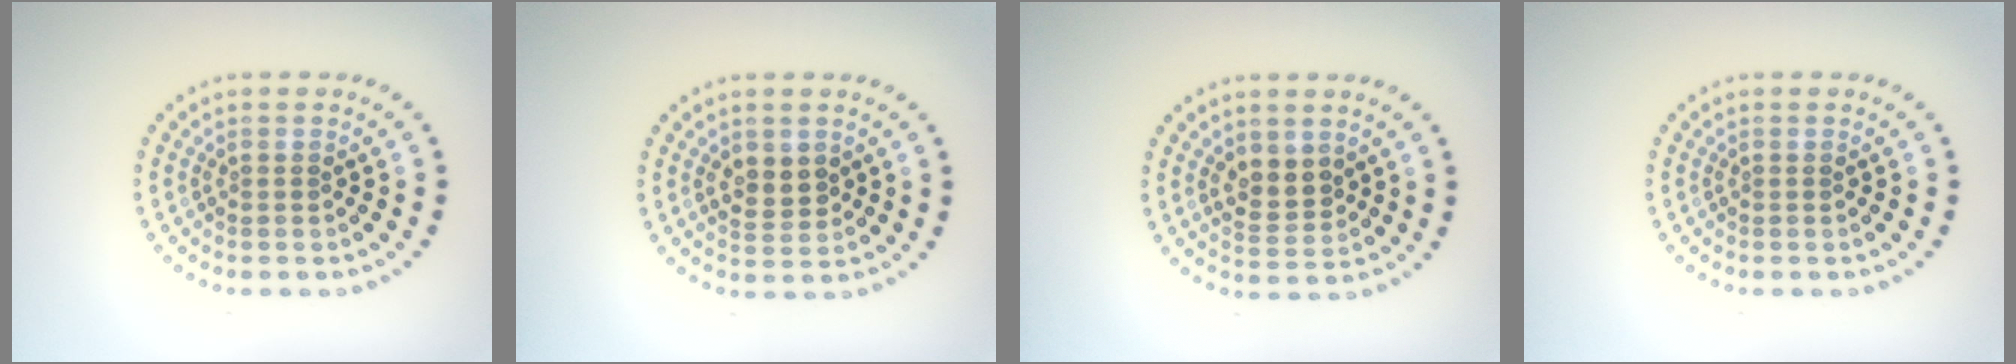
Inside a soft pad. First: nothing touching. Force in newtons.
{"total": 2.4, "press": 2.4, "slide": 0.3}
{"total": 2.7, "press": 2.5, "slide": 0.9}
{"total": 0.0}